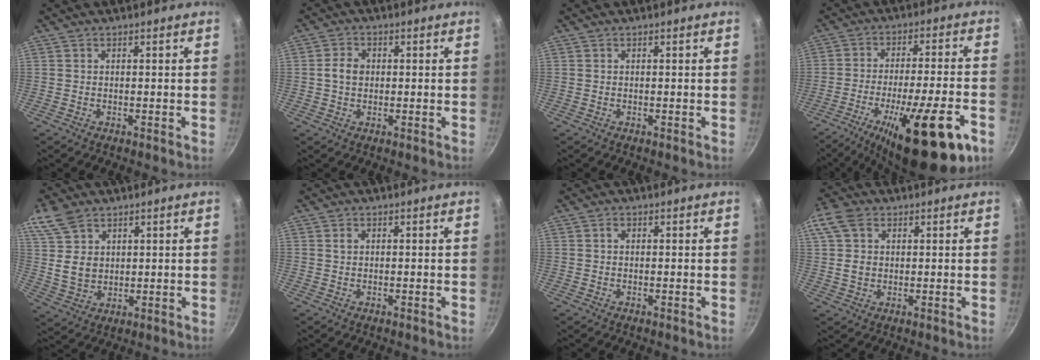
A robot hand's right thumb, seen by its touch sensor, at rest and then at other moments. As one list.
[{"total": 3.8, "force": [0.2, 3.0, 2.4], "torque": [-0.035, 0.008, -0.002]}, {"total": 0.0}, {"total": 22.4, "force": [-10.7, 5.6, 18.9], "torque": [-0.273, 0.023, -0.160]}, {"total": 8.9, "force": [4.6, 6.0, 4.5], "torque": [-0.066, -0.020, 0.095]}, {"total": 1.0, "force": [0.3, 0.8, 0.5], "torque": [-0.006, 0.002, 0.004]}, {"total": 0.9, "force": [0.2, 0.7, 0.5], "torque": [-0.008, 0.005, 0.002]}, {"total": 8.3, "force": [2.5, 6.2, 4.9], "torque": [-0.087, 0.000, 0.038]}]